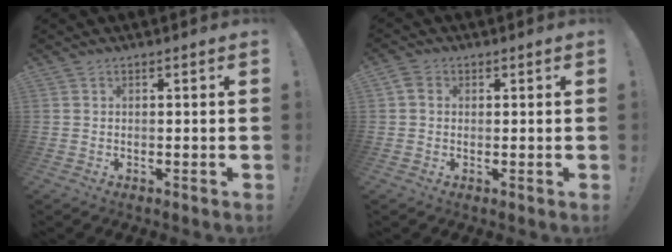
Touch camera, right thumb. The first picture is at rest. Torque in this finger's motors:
{"motor_torque": [0.29, -0.17, 0.05, 0.03, 0.06]}